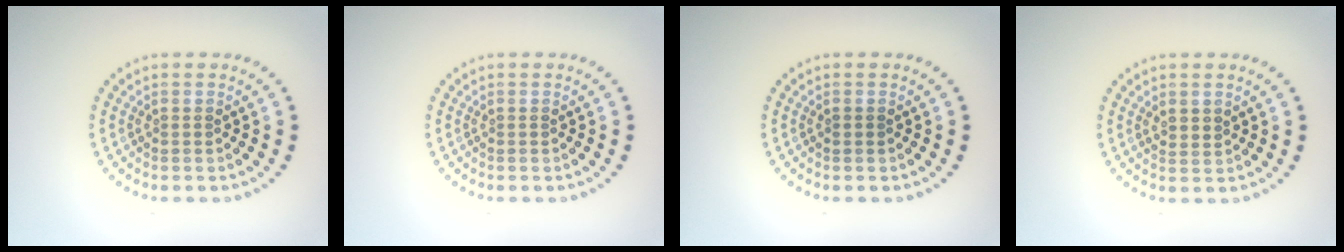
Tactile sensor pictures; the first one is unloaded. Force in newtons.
{"total": 0.0}
{"total": 0.7, "press": 0.7, "slide": 0.0}
{"total": 1.2, "press": 1.0, "slide": 0.6}